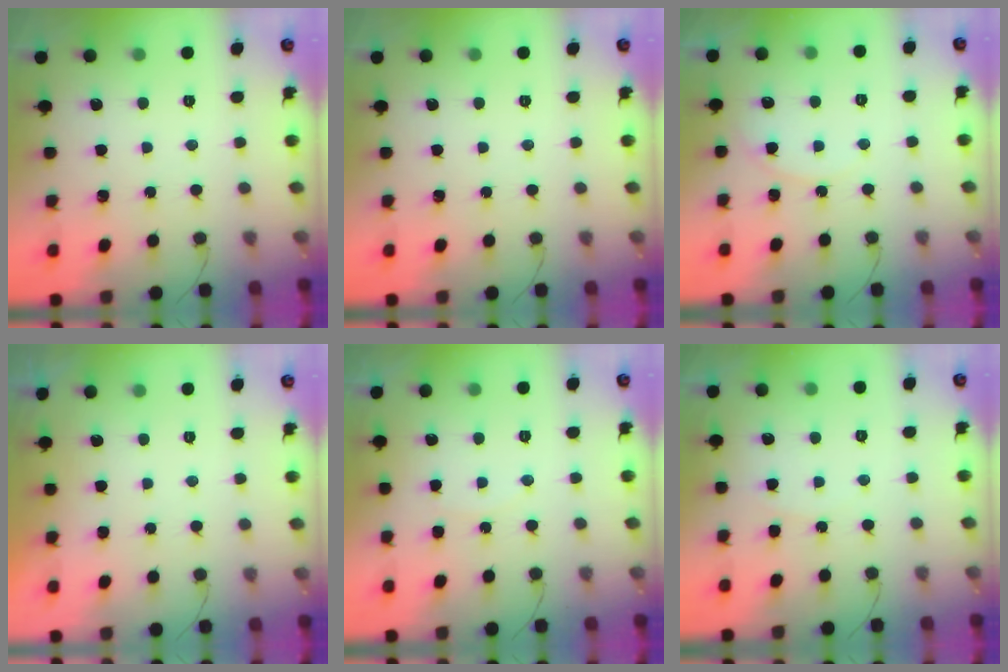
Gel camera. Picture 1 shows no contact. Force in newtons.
{"total": 0.0}
{"total": 5.0, "press": 5.0, "slide": 0.5}
{"total": 1.1, "press": 1.0, "slide": 0.5}
{"total": 3.9, "press": 3.9, "slide": 0.3}
{"total": 3.7, "press": 3.7, "slide": 0.2}